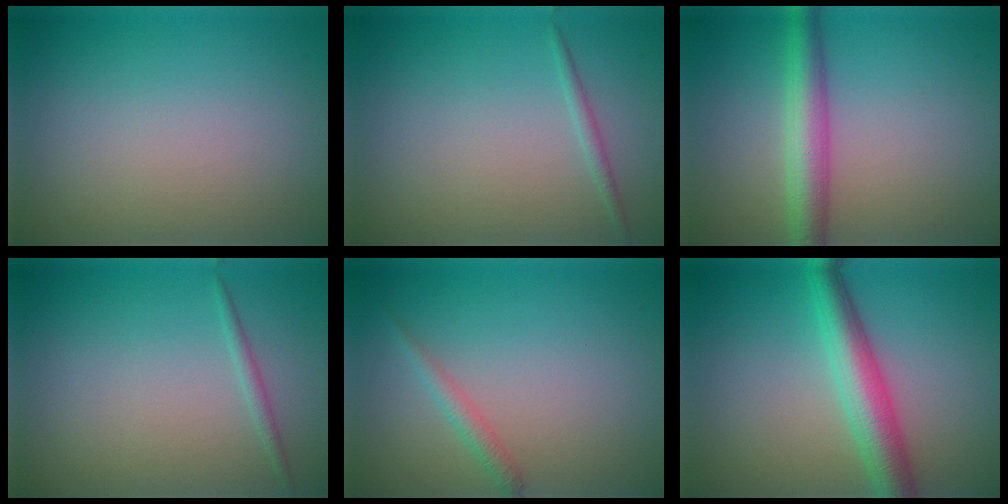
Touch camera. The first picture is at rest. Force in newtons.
{"total": 0.9, "press": 0.9, "slide": 0.0}
{"total": 4.3, "press": 4.3, "slide": 0.1}
{"total": 0.9, "press": 0.9, "slide": 0.0}
{"total": 1.4, "press": 1.4, "slide": 0.0}
{"total": 5.0, "press": 5.0, "slide": 0.1}